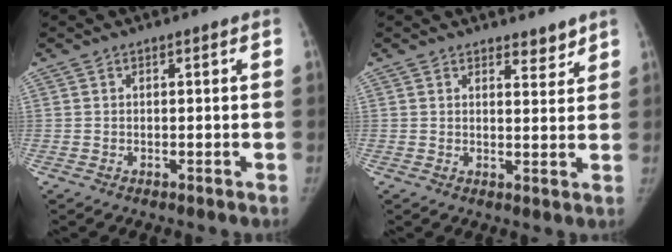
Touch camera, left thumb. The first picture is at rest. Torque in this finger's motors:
{"motor_torque": [-0.07, -0.06, 0.38, -0.31, -0.01]}